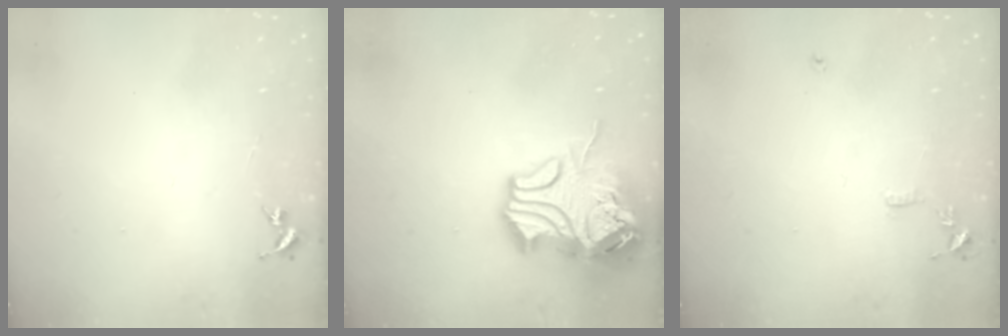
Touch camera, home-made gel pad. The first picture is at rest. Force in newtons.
{"total": 17.6, "press": 17.4, "slide": 2.5}
{"total": 7.8, "press": 7.8, "slide": 0.8}